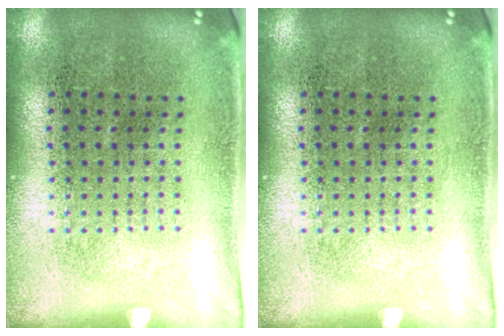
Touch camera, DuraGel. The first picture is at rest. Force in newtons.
{"total": 0.0}